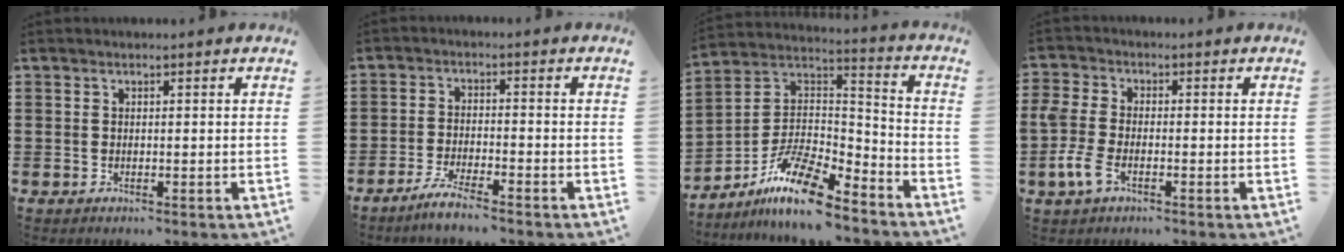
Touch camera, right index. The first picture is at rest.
{"total": 3.8, "force": [-3.5, -0.1, 1.7], "torque": [-0.044, -0.004, -0.070]}
{"total": 11.4, "force": [-8.6, 2.7, 6.9], "torque": [-0.141, 0.017, -0.174]}
{"total": 5.3, "force": [-2.2, 2.8, 4.0], "torque": [-0.111, -0.004, -0.051]}